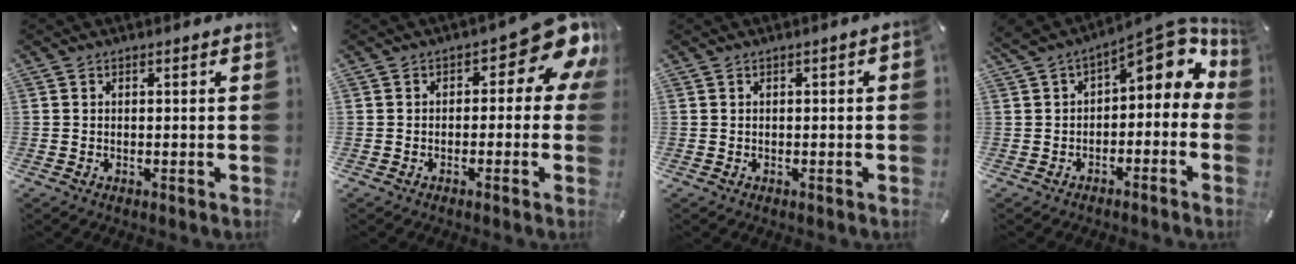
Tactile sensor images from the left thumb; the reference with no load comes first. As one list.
[{"total": 10.6, "force": [4.2, 5.0, 8.3], "torque": [-0.098, -0.036, 0.070]}, {"total": 0.7, "force": [-0.2, 0.2, 0.6], "torque": [-0.011, 0.000, -0.004]}, {"total": 9.8, "force": [3.4, 5.6, 7.3], "torque": [-0.089, -0.023, 0.060]}]